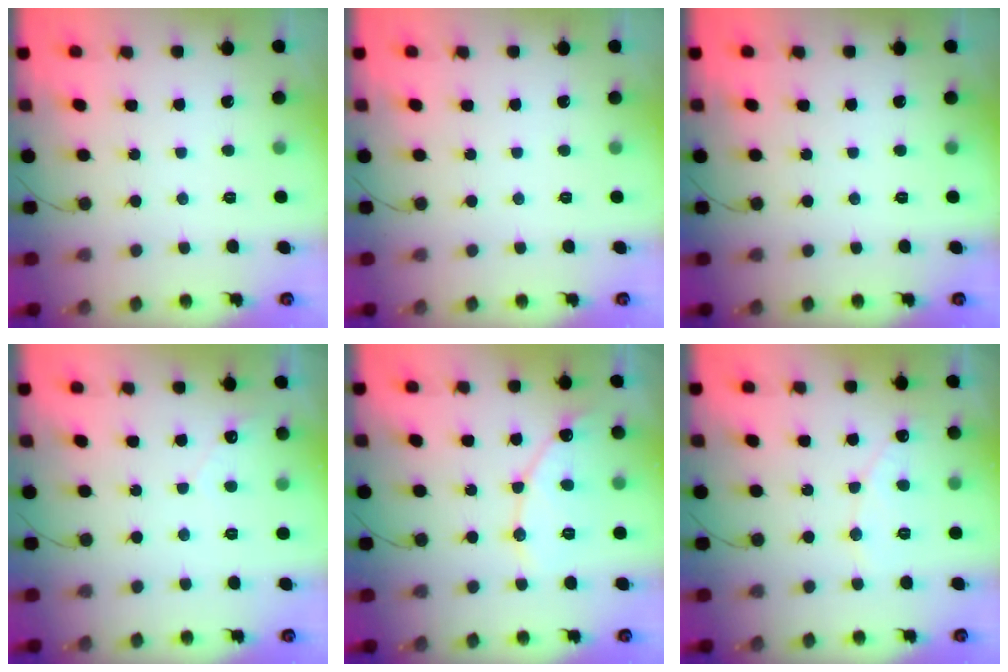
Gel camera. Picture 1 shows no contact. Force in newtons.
{"total": 0.0}
{"total": 0.0}
{"total": 1.7, "press": 1.7, "slide": 0.1}
{"total": 9.9, "press": 9.9, "slide": 0.8}
{"total": 5.7, "press": 5.7, "slide": 0.5}